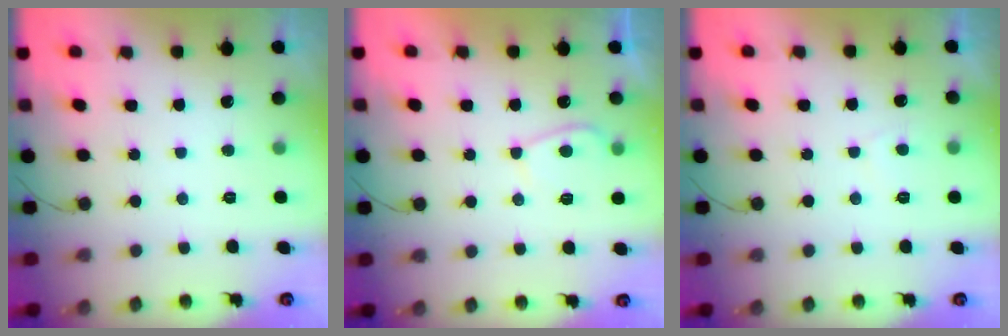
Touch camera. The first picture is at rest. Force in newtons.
{"total": 3.4, "press": 3.3, "slide": 0.7}
{"total": 0.8, "press": 0.6, "slide": 0.5}